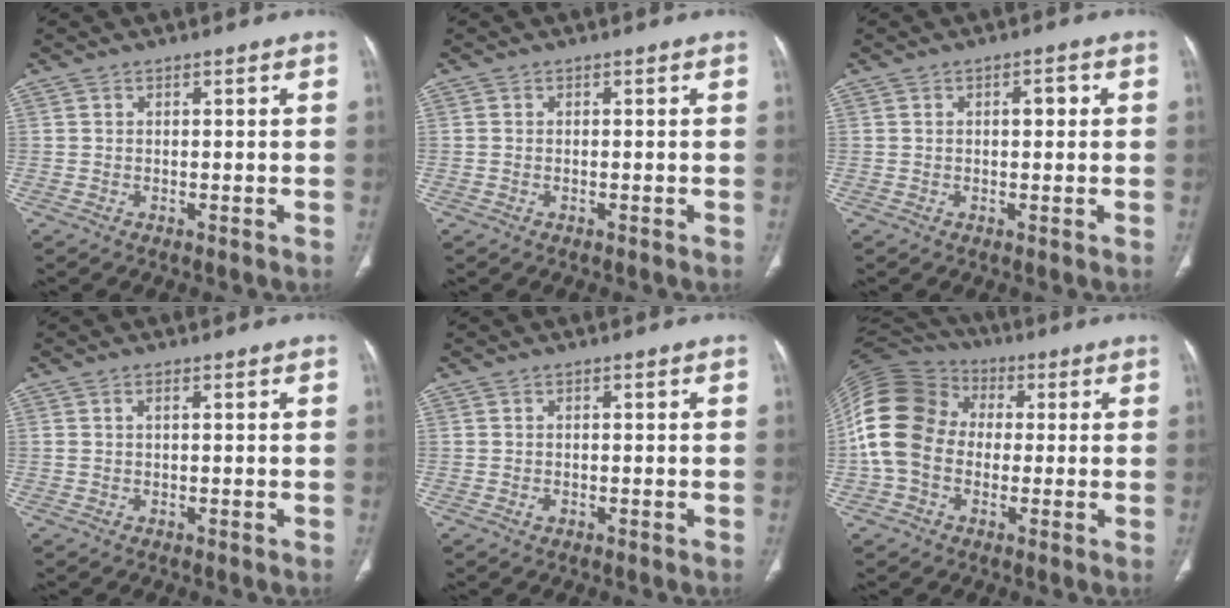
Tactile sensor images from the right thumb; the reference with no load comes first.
{"total": 0.0}
{"total": 2.2, "force": [0.4, 1.1, 1.8], "torque": [-0.024, 0.007, 0.003]}
{"total": 0.9, "force": [0.2, 0.3, 0.8], "torque": [-0.022, 0.005, 0.005]}
{"total": 0.8, "force": [-0.4, 0.6, 0.4], "torque": [-0.006, 0.003, -0.006]}
{"total": 16.8, "force": [-0.3, 13.2, 10.5], "torque": [-0.210, 0.038, -0.014]}